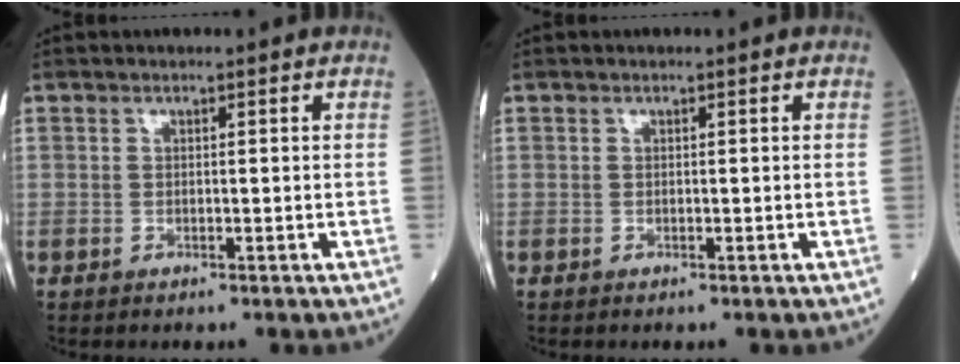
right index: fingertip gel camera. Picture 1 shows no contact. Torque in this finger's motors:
{"motor_torque": [0.00, 0.00, 0.00, 0.00]}